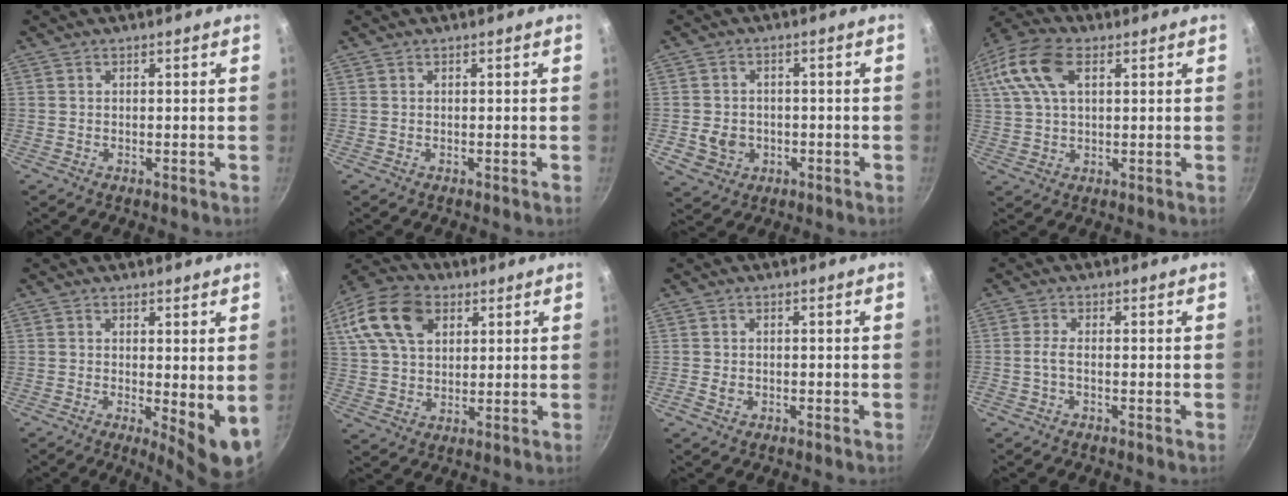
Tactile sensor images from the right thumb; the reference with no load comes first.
{"total": 0.0}
{"total": 6.3, "force": [-1.4, 5.5, 2.9], "torque": [-0.036, 0.017, -0.014]}
{"total": 14.3, "force": [5.1, 8.2, 10.5], "torque": [-0.220, 0.023, 0.085]}
{"total": 7.3, "force": [-0.1, 2.2, 7.0], "torque": [-0.086, -0.015, 0.004]}
{"total": 16.6, "force": [6.4, 11.2, 10.4], "torque": [-0.189, 0.011, 0.109]}
{"total": 1.6, "force": [-0.6, 1.1, 0.9], "torque": [-0.021, 0.005, -0.014]}
{"total": 2.0, "force": [-0.8, 0.5, 1.8], "torque": [-0.049, 0.008, -0.024]}